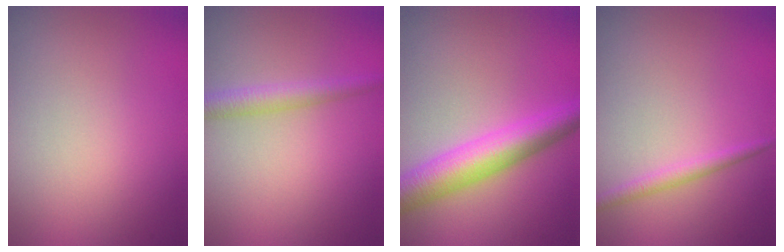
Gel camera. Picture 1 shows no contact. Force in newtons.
{"total": 2.4, "press": 2.4, "slide": 0.1}
{"total": 6.1, "press": 6.1, "slide": 0.1}
{"total": 1.4, "press": 1.4, "slide": 0.1}